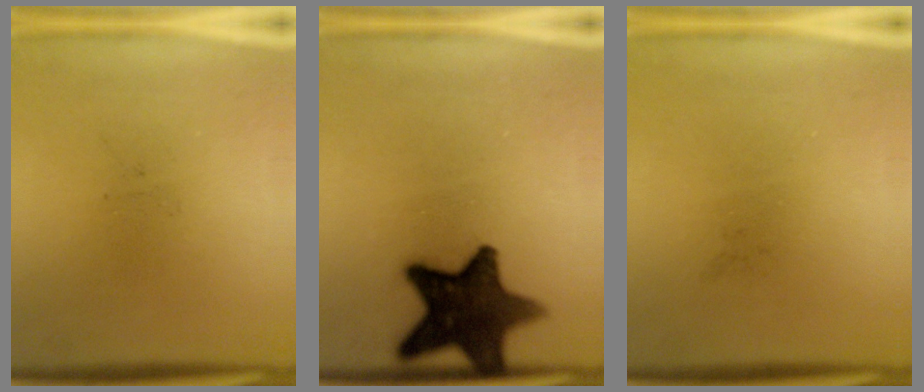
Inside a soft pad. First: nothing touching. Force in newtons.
{"total": 14.8}
{"total": 0.0}